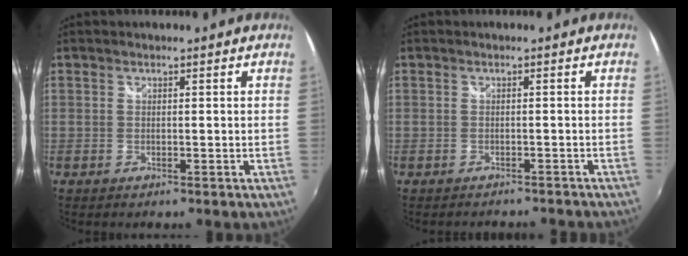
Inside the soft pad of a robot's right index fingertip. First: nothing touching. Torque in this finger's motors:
{"motor_torque": [-0.12, -0.03, -0.06, -0.03]}